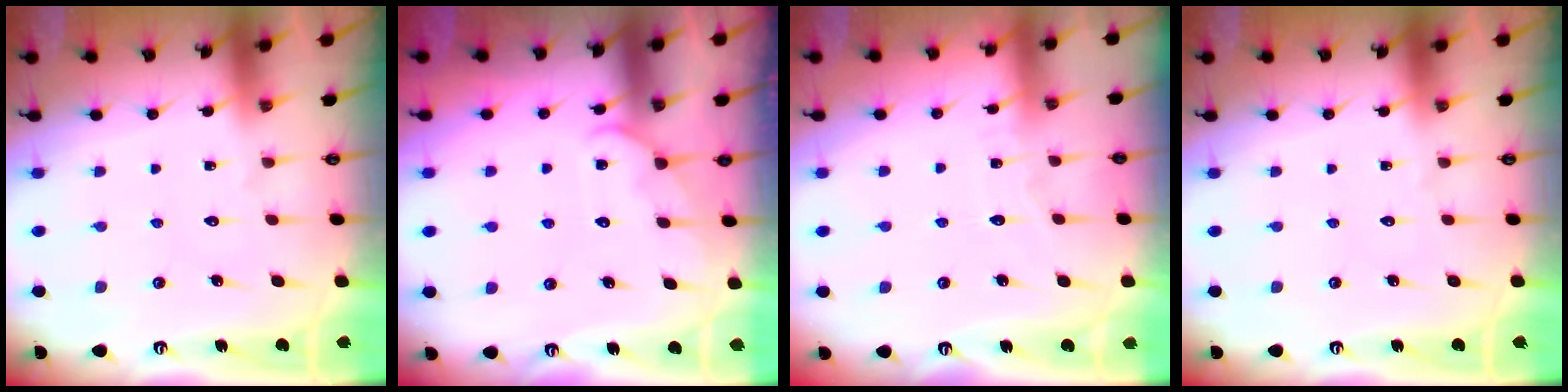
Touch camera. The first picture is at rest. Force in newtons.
{"total": 6.6, "press": 6.6, "slide": 0.6}
{"total": 3.9, "press": 3.8, "slide": 0.5}
{"total": 0.0}